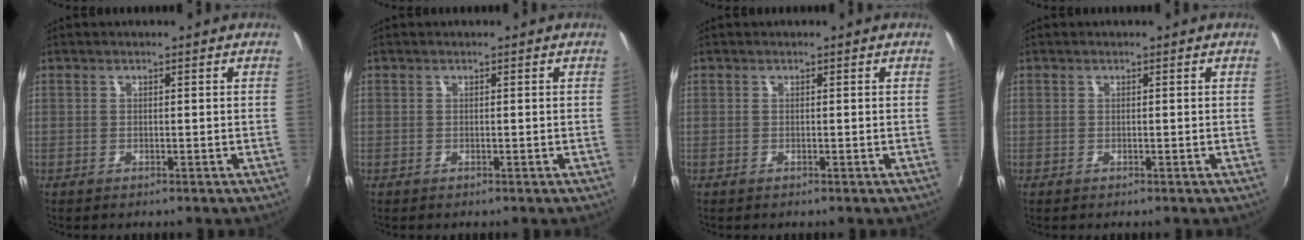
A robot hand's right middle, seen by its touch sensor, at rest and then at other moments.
{"total": 0.0}
{"total": 0.0}
{"total": 0.0}